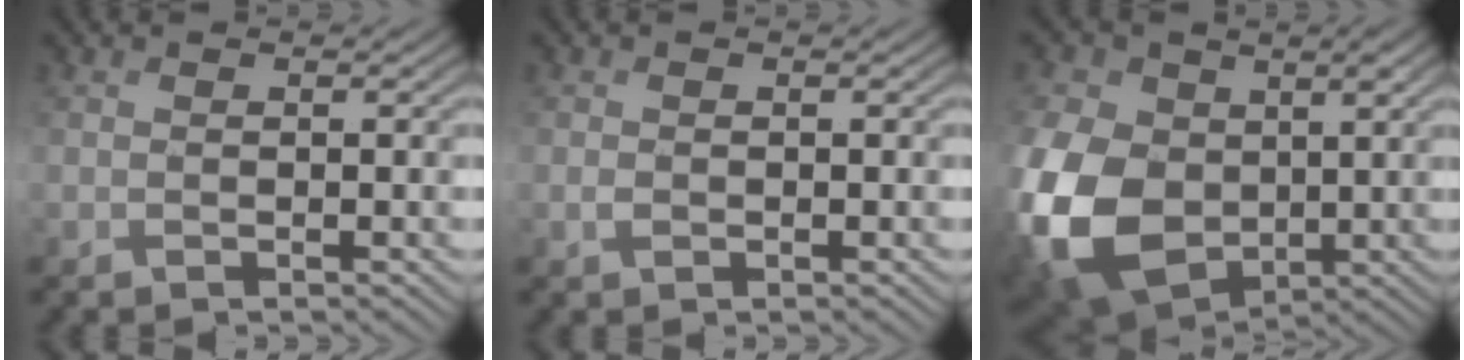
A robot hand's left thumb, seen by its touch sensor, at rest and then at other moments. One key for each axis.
{"total": 0.6, "fx": -0.1, "fy": 0.5, "fz": 0.3, "tx": -0.009, "ty": -0.002, "tz": -0.004}
{"total": 15.3, "fx": -1.1, "fy": 11.3, "fz": 10.3, "tx": -0.288, "ty": -0.023, "tz": -0.025}